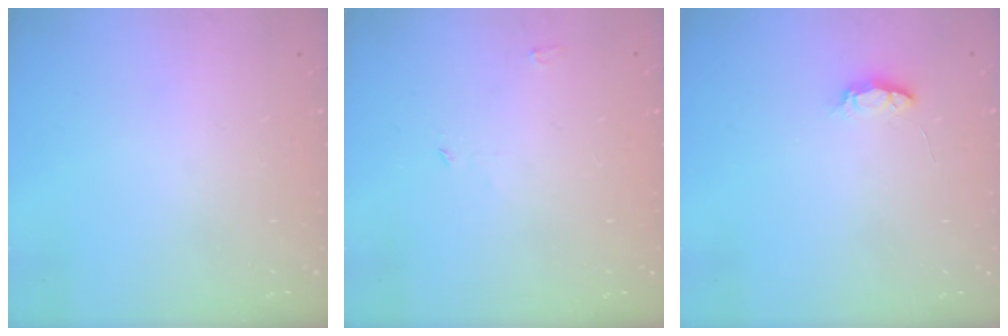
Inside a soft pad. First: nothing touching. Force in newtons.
{"total": 2.7, "press": 2.7, "slide": 0.3}
{"total": 4.0, "press": 3.9, "slide": 0.5}